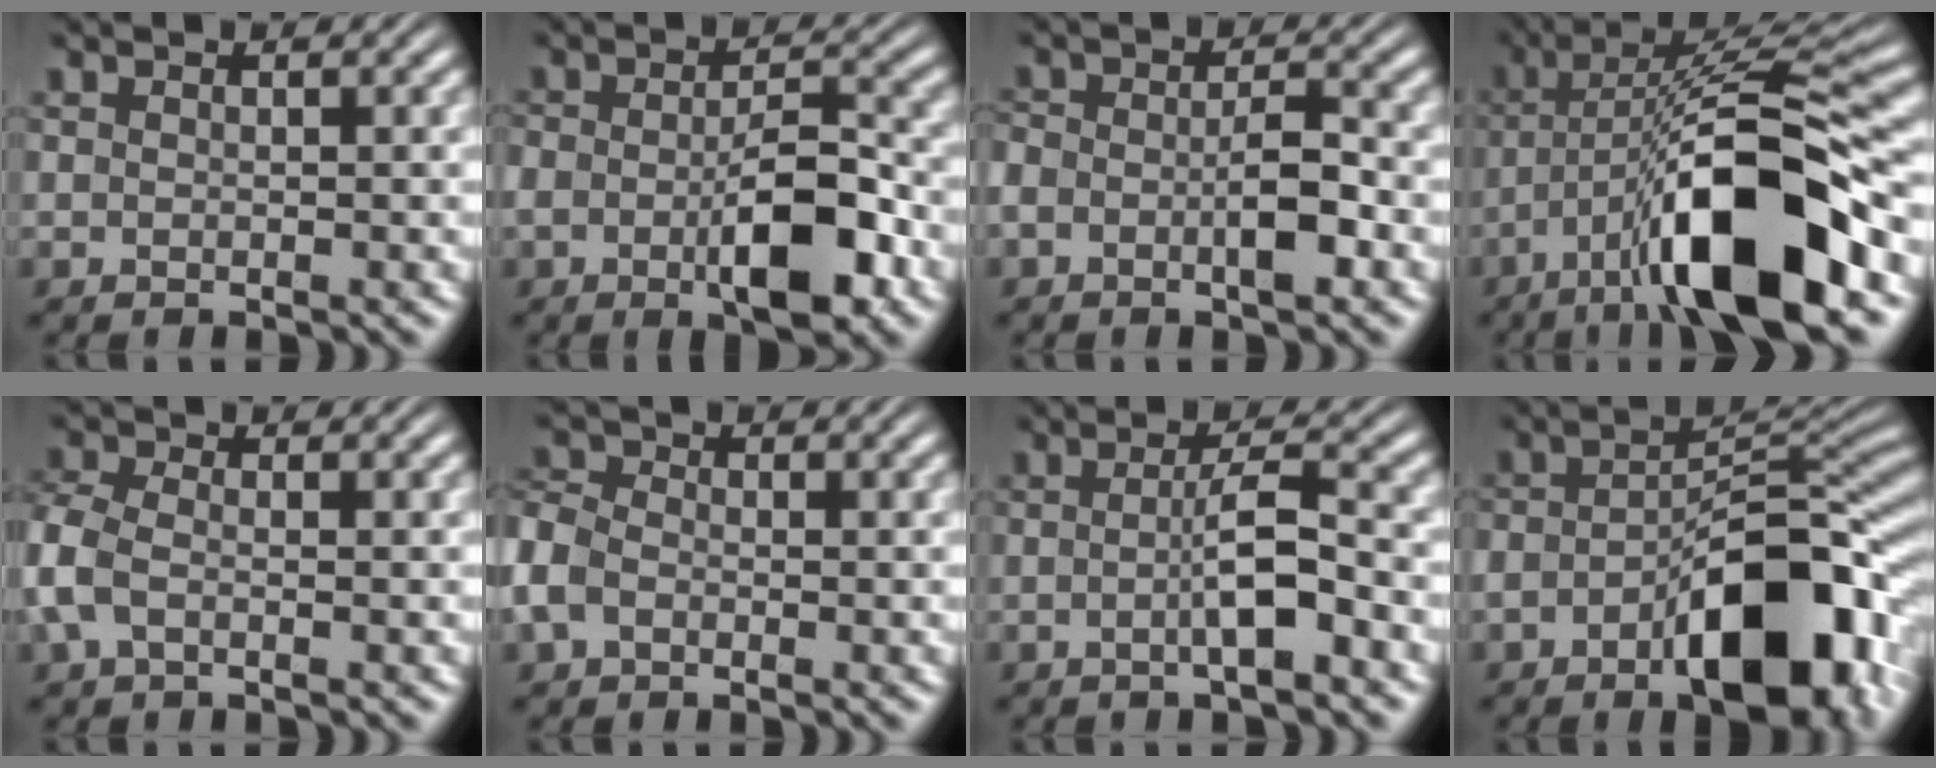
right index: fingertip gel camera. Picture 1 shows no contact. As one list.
[{"total": 6.4, "force": [-1.8, 3.1, 5.3], "torque": [-0.090, -0.003, -0.035]}, {"total": 3.9, "force": [-1.2, 2.4, 2.8], "torque": [-0.054, 0.000, -0.027]}, {"total": 12.1, "force": [-1.9, 3.9, 11.3], "torque": [-0.176, -0.002, -0.027]}, {"total": 3.9, "force": [-0.7, 3.0, 2.4], "torque": [-0.078, -0.013, -0.010]}, {"total": 3.5, "force": [-0.9, 2.9, 1.7], "torque": [-0.059, -0.012, -0.016]}, {"total": 3.3, "force": [-1.0, 0.0, 3.1], "torque": [-0.041, 0.004, -0.021]}, {"total": 9.8, "force": [-4.0, 4.0, 8.0], "torque": [-0.110, -0.007, -0.061]}]